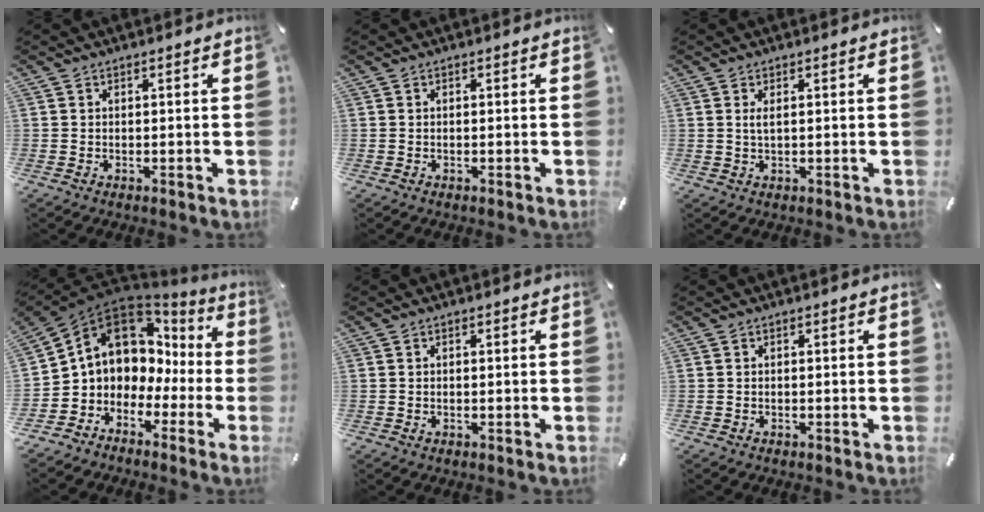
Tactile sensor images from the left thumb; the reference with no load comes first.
{"total": 0.0}
{"total": 1.8, "force": [0.5, 0.6, 1.7], "torque": [-0.035, 0.001, 0.007]}
{"total": 12.1, "force": [2.5, 10.2, 5.9], "torque": [-0.125, -0.009, 0.044]}
{"total": 0.6, "force": [-0.1, 0.3, 0.5], "torque": [-0.010, -0.002, -0.002]}
{"total": 0.0}